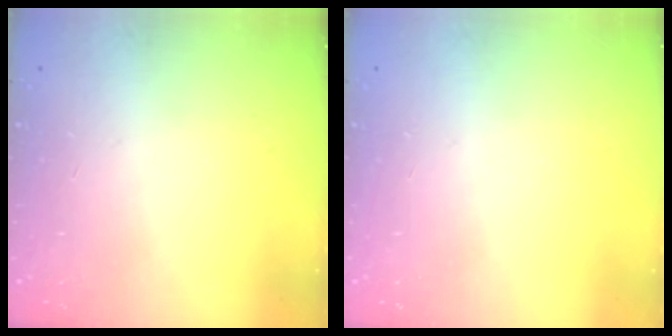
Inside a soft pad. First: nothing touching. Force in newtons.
{"total": 0.0}